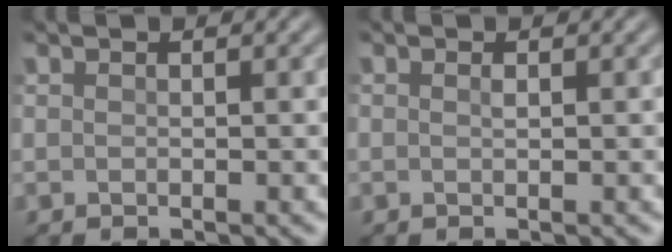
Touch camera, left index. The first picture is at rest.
{"total": 0.0}